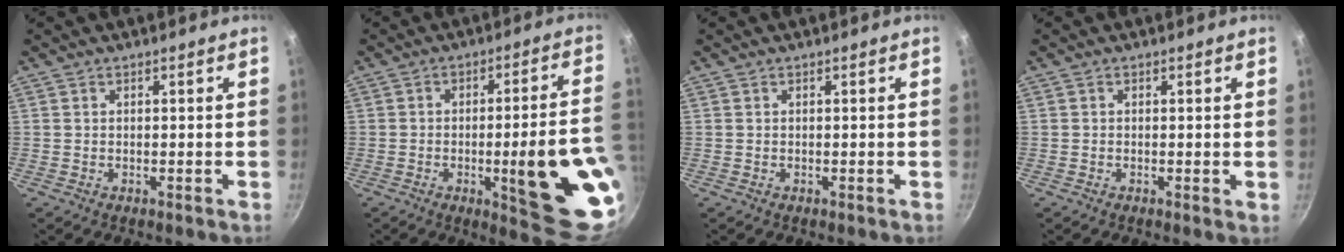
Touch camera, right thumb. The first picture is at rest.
{"total": 19.6, "force": [-4.6, 4.2, 18.6], "torque": [-0.213, 0.013, -0.055]}
{"total": 0.0}
{"total": 0.6, "force": [0.0, 0.1, 0.5], "torque": [-0.008, -0.001, -0.002]}